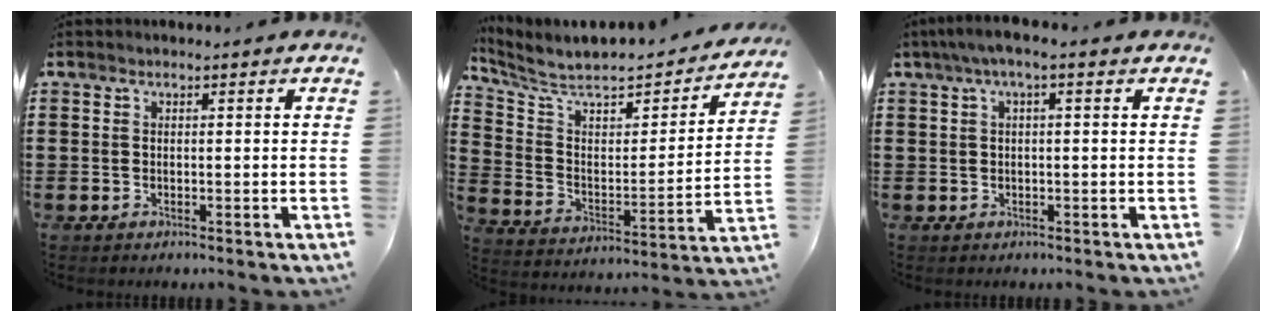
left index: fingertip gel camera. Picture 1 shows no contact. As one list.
[{"total": 6.6, "force": [5.7, 2.1, 2.5], "torque": [-0.083, -0.044, 0.093]}, {"total": 2.2, "force": [-0.2, 0.2, 2.2], "torque": [-0.038, 0.001, -0.005]}]